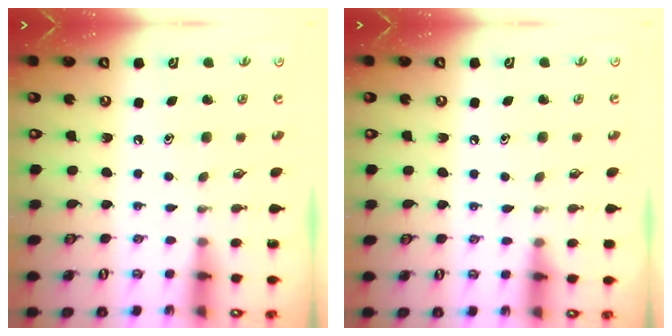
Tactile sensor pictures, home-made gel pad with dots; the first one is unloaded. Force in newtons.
{"total": 4.7, "press": 4.7, "slide": 0.7}